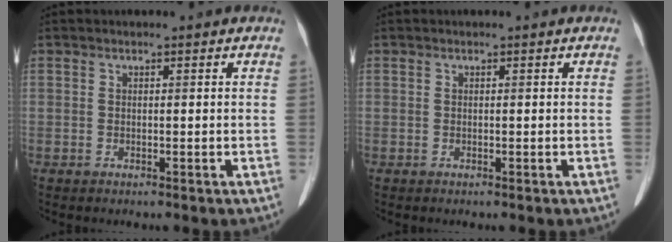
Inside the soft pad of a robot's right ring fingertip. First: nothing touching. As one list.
[{"total": 0.0}]